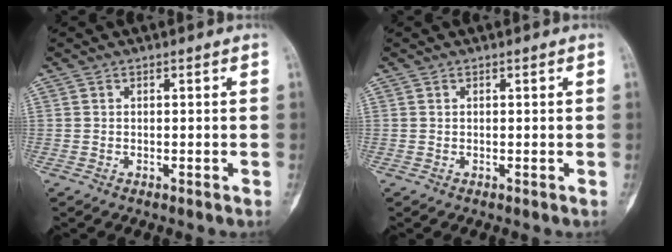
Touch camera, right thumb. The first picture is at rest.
{"total": 0.0}